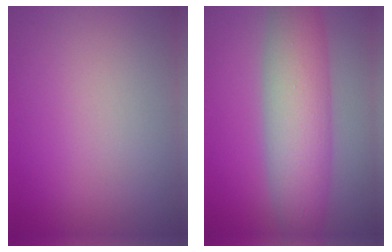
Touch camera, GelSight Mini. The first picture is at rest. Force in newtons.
{"total": 7.9, "press": 7.9, "slide": 0.1}